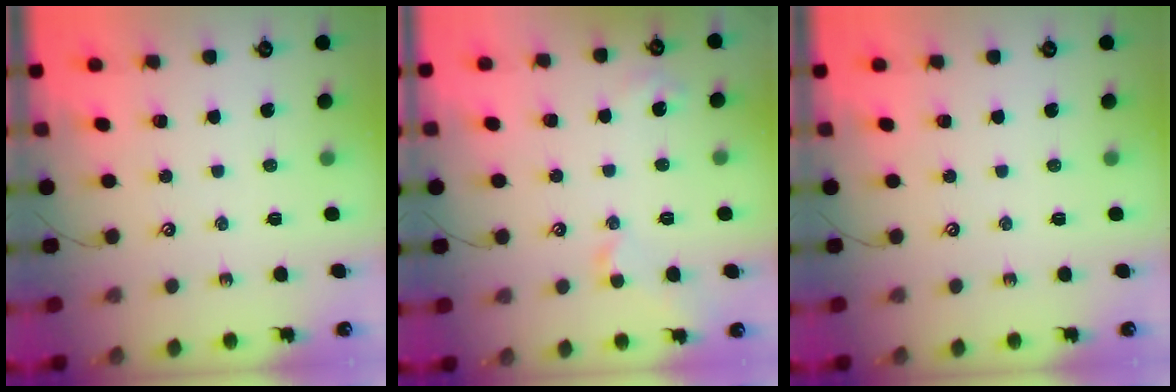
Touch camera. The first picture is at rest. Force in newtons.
{"total": 2.8, "press": 2.7, "slide": 0.6}
{"total": 0.0}